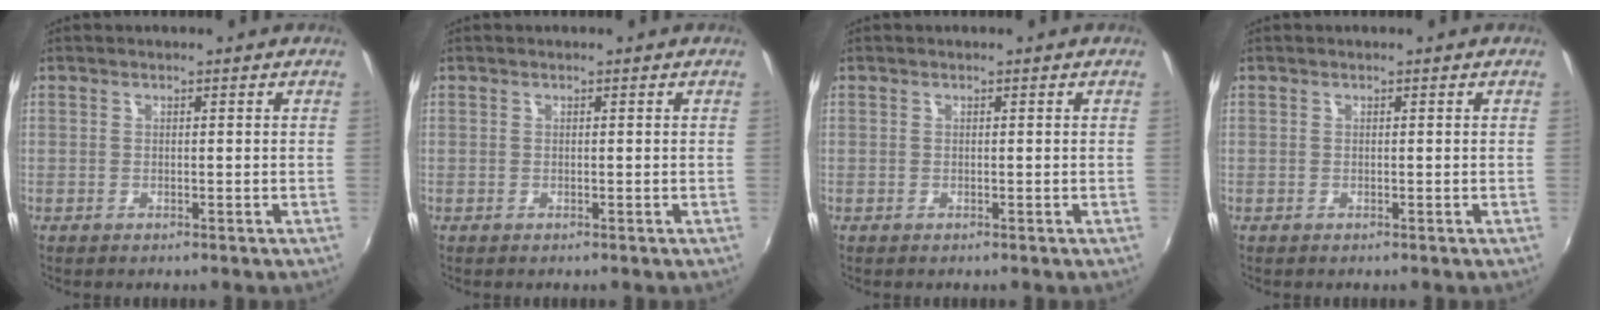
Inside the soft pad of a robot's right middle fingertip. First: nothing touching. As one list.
[{"total": 0.0}, {"total": 0.0}, {"total": 0.0}]